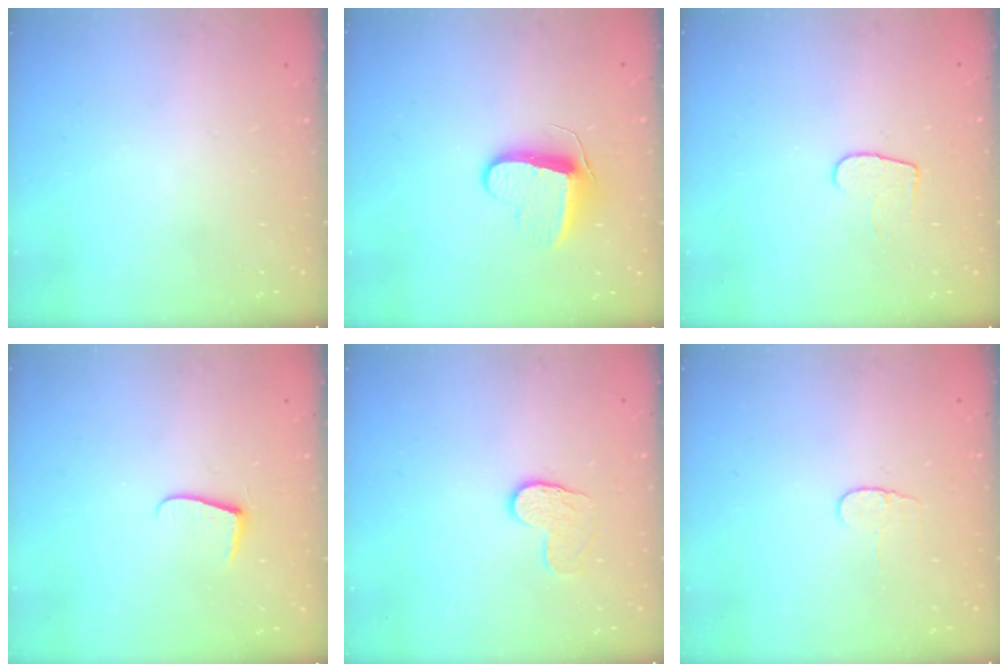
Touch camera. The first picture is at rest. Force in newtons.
{"total": 9.9, "press": 9.9, "slide": 0.2}
{"total": 6.3, "press": 6.3, "slide": 0.6}
{"total": 6.8, "press": 6.8, "slide": 0.6}
{"total": 6.9, "press": 6.8, "slide": 0.5}
{"total": 3.7, "press": 3.7, "slide": 0.5}